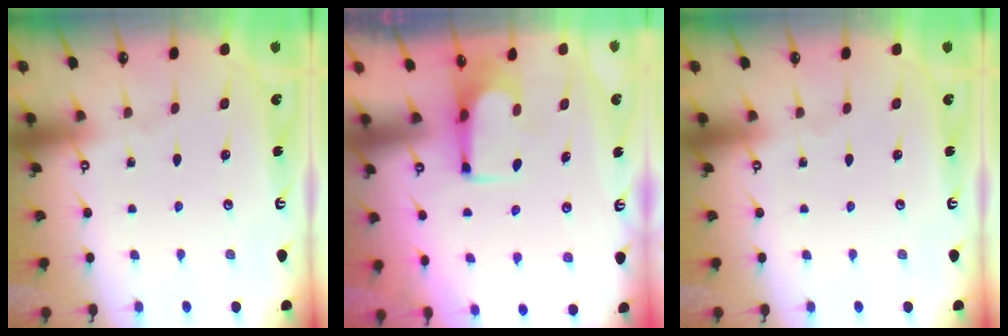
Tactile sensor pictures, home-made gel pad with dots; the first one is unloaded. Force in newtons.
{"total": 0.9, "press": 0.9, "slide": 0.0}
{"total": 0.0}